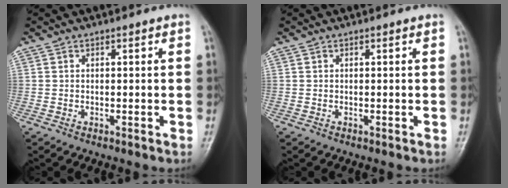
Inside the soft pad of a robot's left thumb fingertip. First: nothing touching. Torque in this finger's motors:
{"motor_torque": [-0.06, 0.06, -0.09, -0.09, 0.00]}